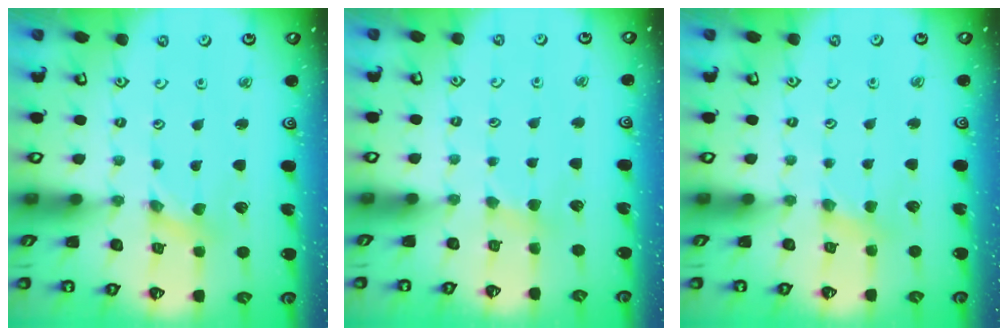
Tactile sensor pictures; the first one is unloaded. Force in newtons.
{"total": 2.5, "press": 2.4, "slide": 0.4}
{"total": 2.8, "press": 2.8, "slide": 0.4}